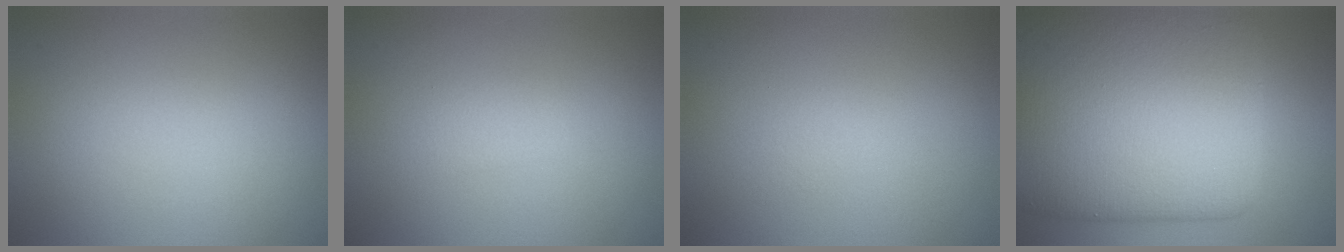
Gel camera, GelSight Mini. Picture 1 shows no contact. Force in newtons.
{"total": 0.9, "press": 0.9, "slide": 0.0}
{"total": 0.6, "press": 0.6, "slide": 0.1}
{"total": 15.7, "press": 15.7, "slide": 0.3}